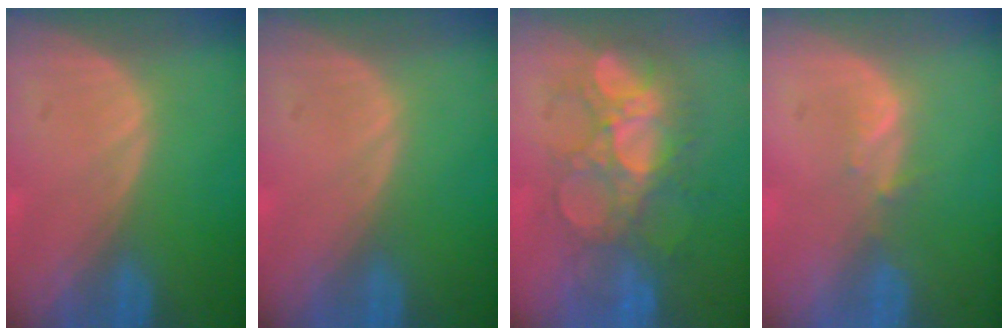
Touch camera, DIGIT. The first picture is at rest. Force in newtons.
{"total": 0.0}
{"total": 8.7, "press": 8.5, "slide": 1.6}
{"total": 1.7, "press": 1.5, "slide": 0.8}